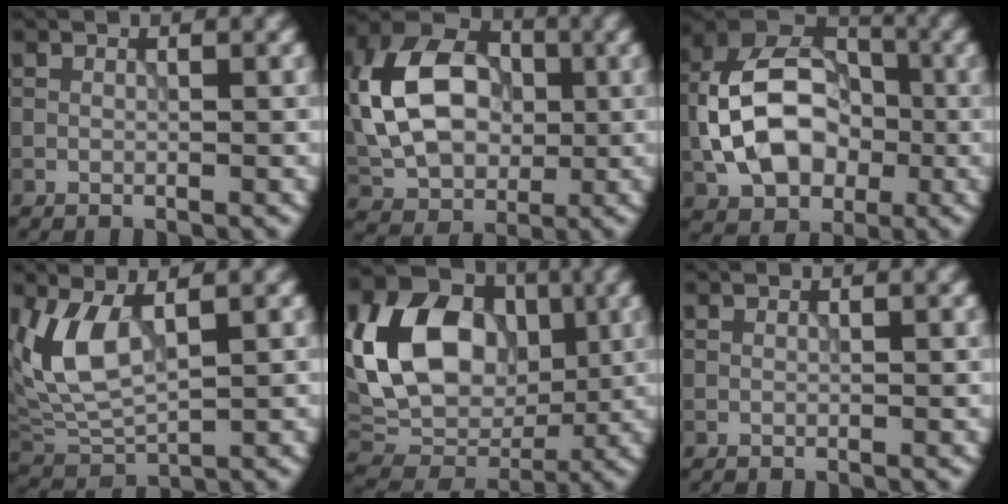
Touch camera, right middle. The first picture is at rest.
{"total": 11.1, "force": [0.8, 7.8, 7.9], "torque": [-0.172, 0.022, -0.002]}
{"total": 10.5, "force": [-1.8, 7.3, 7.4], "torque": [-0.141, 0.016, -0.043]}
{"total": 5.8, "force": [1.8, 2.7, 4.8], "torque": [-0.115, -0.006, 0.041]}
{"total": 14.0, "force": [1.4, 10.5, 9.1], "torque": [-0.183, 0.017, 0.011]}
{"total": 0.0}